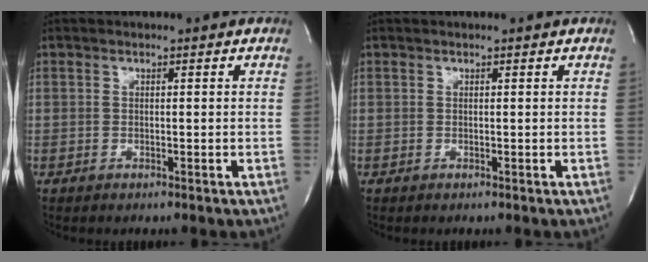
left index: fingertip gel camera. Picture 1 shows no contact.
{"total": 0.7, "force": [0.7, 0.0, 0.2], "torque": [-0.005, 0.006, 0.008]}